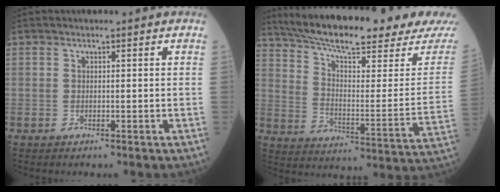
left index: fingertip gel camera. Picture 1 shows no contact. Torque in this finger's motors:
{"motor_torque": [0.34, -1.80, 0.19, 0.08]}